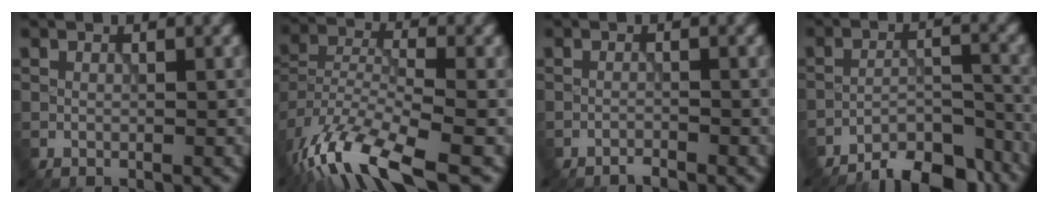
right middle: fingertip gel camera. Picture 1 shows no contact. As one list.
[{"total": 10.3, "force": [-7.1, 3.3, 6.7], "torque": [-0.129, -0.010, -0.138]}, {"total": 0.9, "force": [-0.8, 0.0, 0.2], "torque": [-0.002, 0.003, -0.018]}, {"total": 7.8, "force": [-7.0, 1.8, 2.9], "torque": [-0.040, 0.006, -0.113]}]